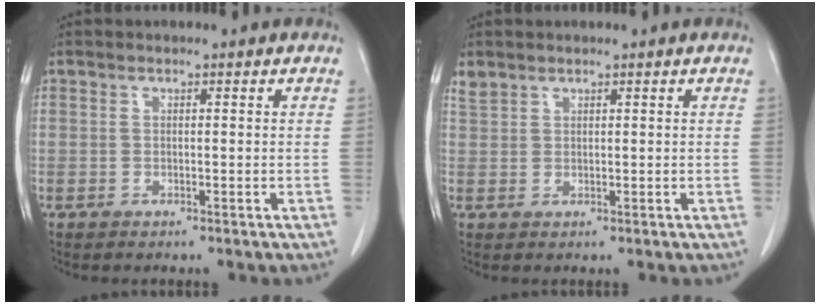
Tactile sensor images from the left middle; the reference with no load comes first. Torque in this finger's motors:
{"motor_torque": [0.31, -0.28, -0.02, 0.00]}